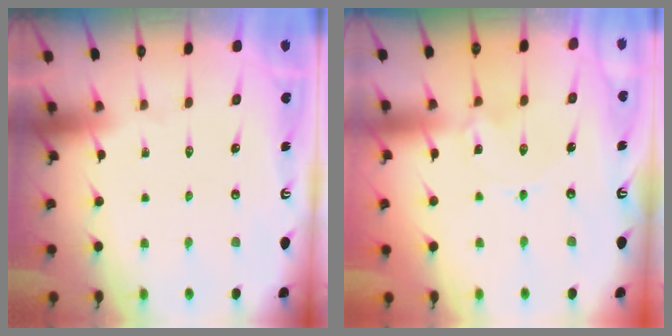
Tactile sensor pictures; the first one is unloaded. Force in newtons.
{"total": 0.0}